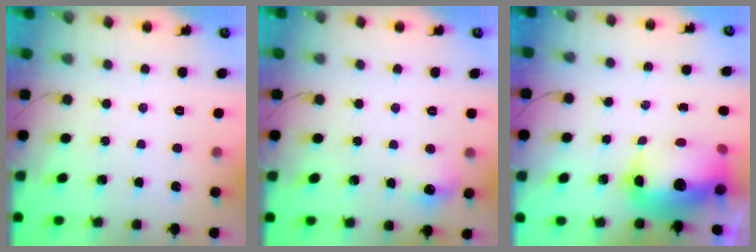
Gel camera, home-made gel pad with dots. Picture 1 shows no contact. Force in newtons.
{"total": 7.5, "press": 7.3, "slide": 1.6}
{"total": 12.5, "press": 12.2, "slide": 2.7}